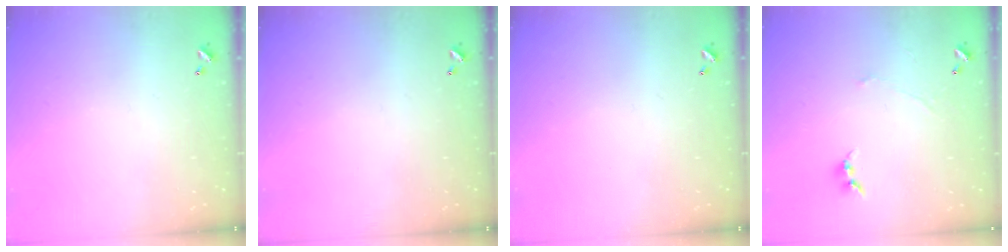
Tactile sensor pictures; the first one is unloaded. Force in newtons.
{"total": 0.0}
{"total": 0.0}
{"total": 1.3, "press": 1.2, "slide": 0.5}